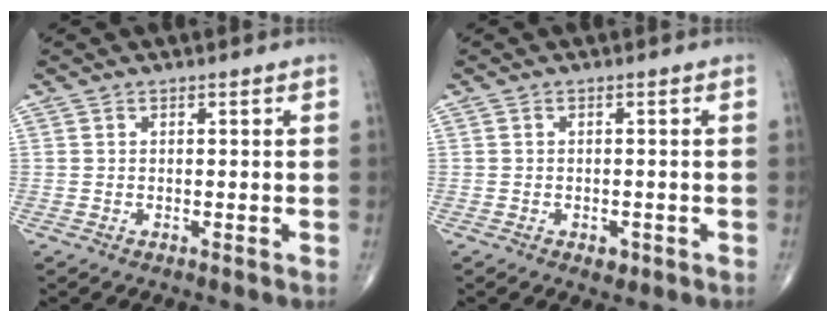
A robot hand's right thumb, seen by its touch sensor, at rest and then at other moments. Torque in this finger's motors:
{"motor_torque": [1.99, 1.58, 0.25, -0.17, -0.02]}